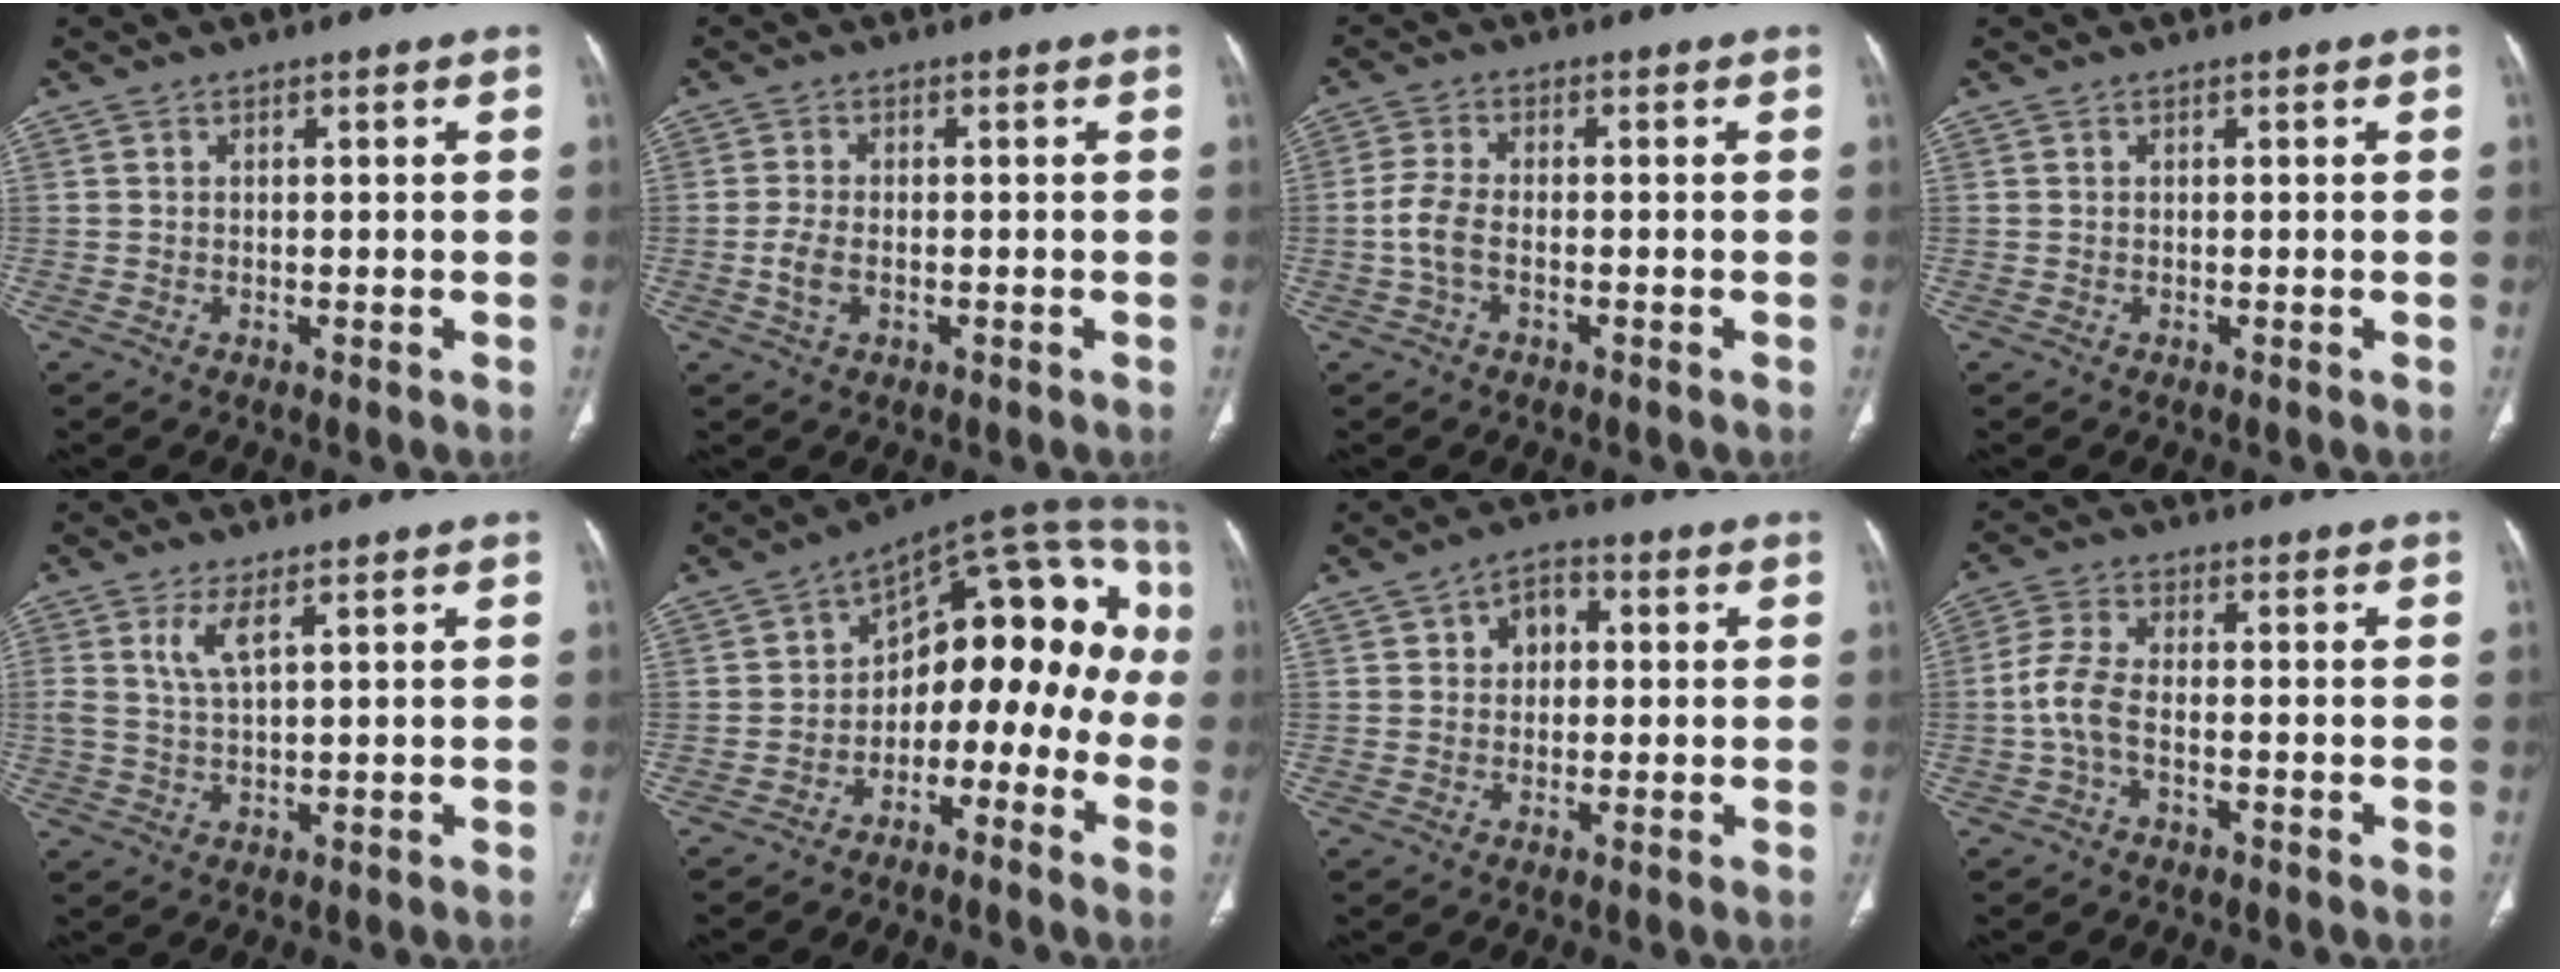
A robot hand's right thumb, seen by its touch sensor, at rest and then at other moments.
{"total": 3.7, "force": [-0.9, 2.1, 2.9], "torque": [-0.067, 0.004, -0.016]}
{"total": 4.5, "force": [-1.1, 2.4, 3.7], "torque": [-0.089, 0.012, -0.026]}
{"total": 0.0}
{"total": 4.0, "force": [1.8, 1.0, 3.4], "torque": [-0.080, -0.007, 0.045]}
{"total": 18.3, "force": [-5.4, 11.1, 13.5], "torque": [-0.141, 0.114, -0.088]}
{"total": 5.1, "force": [1.0, 3.9, 3.1], "torque": [-0.024, 0.008, 0.009]}
{"total": 5.7, "force": [-1.6, 2.8, 4.7], "torque": [-0.114, 0.021, -0.036]}